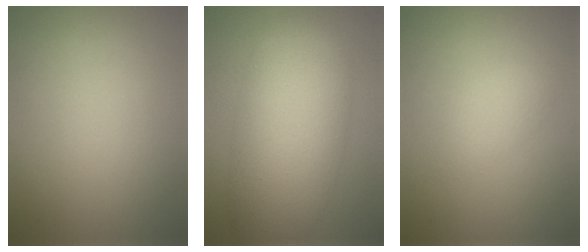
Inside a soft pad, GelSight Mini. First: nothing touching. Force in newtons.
{"total": 9.9, "press": 9.9, "slide": 0.4}
{"total": 1.8, "press": 1.8, "slide": 0.0}